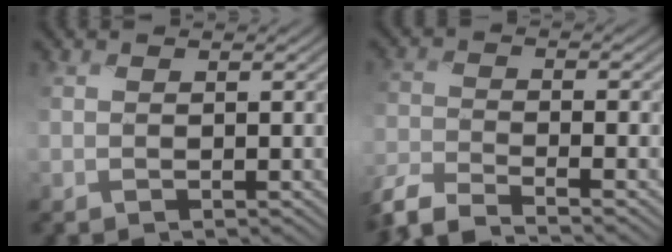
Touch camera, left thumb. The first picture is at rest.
{"total": 6.8, "force": [-5.9, 1.2, 3.1], "torque": [-0.065, -0.012, -0.124]}